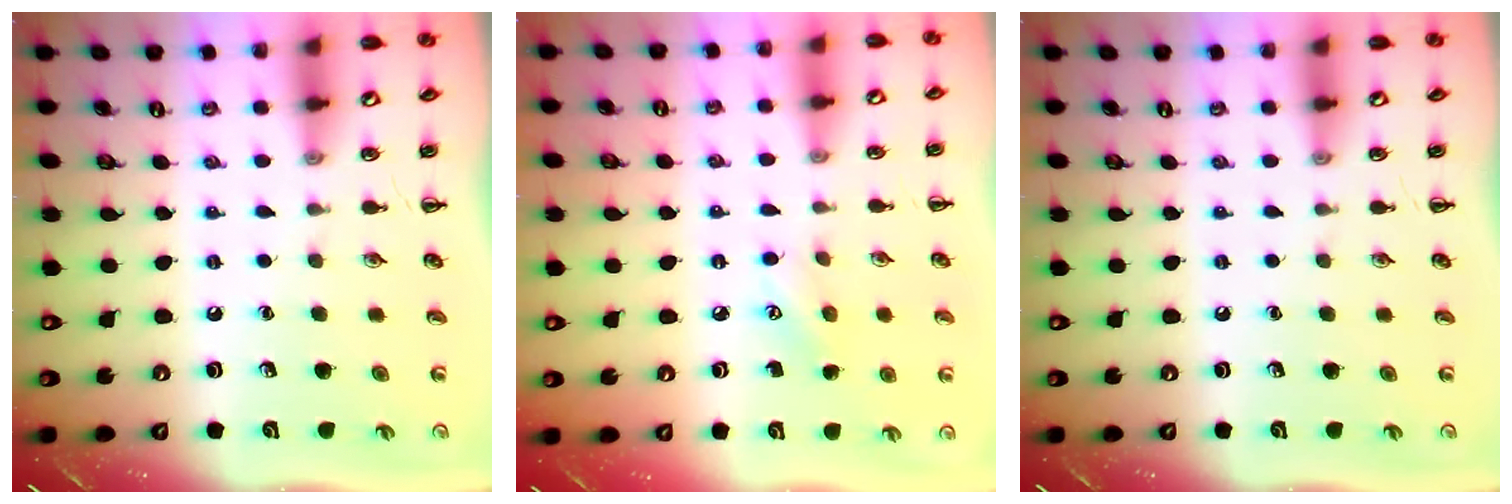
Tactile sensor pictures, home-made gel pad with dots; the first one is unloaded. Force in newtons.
{"total": 5.5, "press": 5.4, "slide": 1.2}
{"total": 0.0}